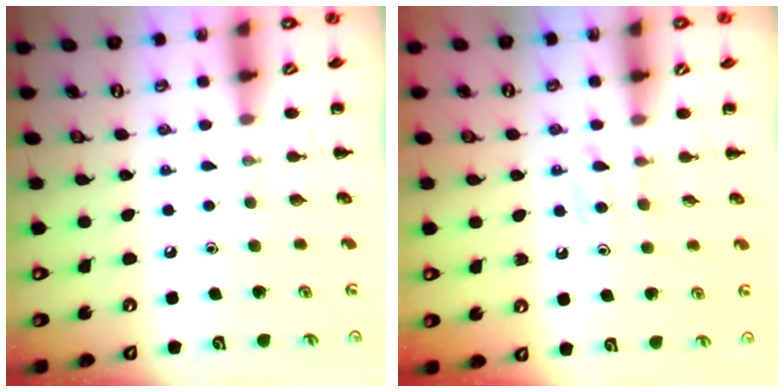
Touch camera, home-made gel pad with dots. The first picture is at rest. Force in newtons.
{"total": 5.2, "press": 5.0, "slide": 1.5}